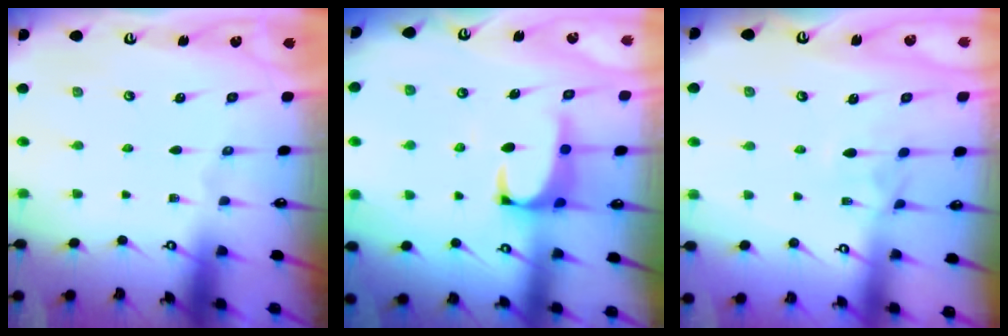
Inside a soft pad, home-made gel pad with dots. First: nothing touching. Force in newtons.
{"total": 1.6, "press": 1.3, "slide": 0.9}
{"total": 1.9, "press": 1.7, "slide": 0.7}